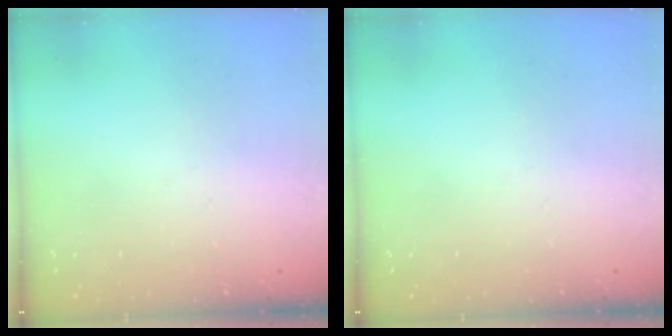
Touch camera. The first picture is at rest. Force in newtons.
{"total": 0.0}